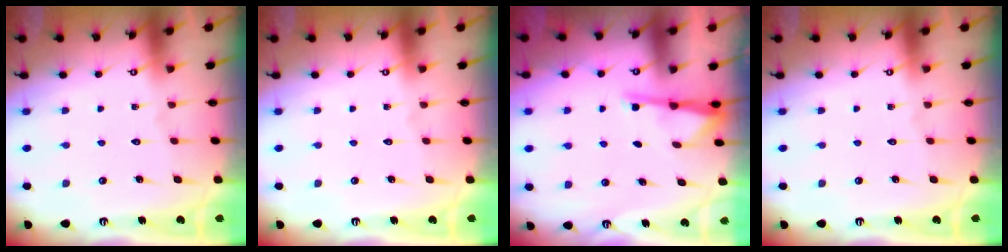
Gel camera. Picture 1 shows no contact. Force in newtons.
{"total": 0.0}
{"total": 2.8, "press": 2.8, "slide": 0.5}
{"total": 0.0}